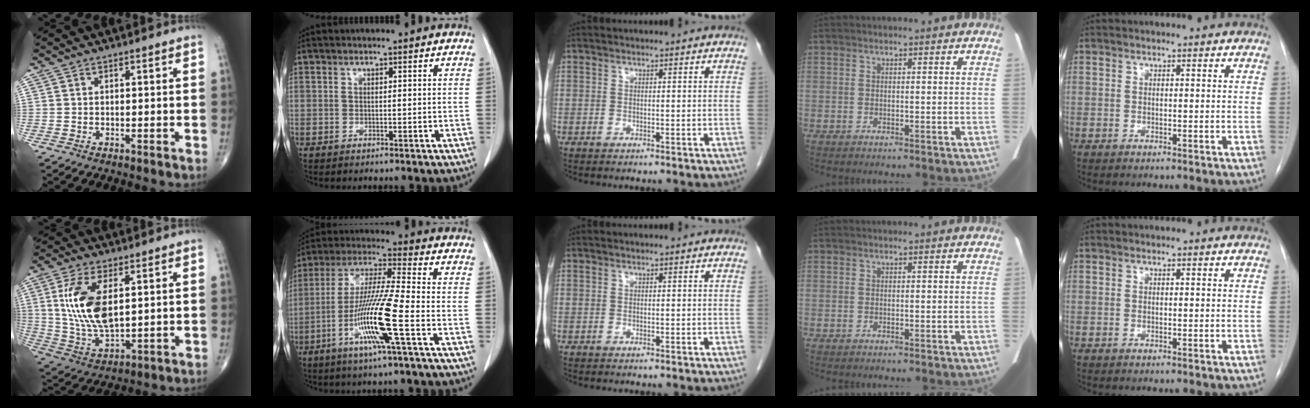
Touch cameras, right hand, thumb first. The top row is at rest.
{"thumb": {"total": 13.8, "force": [3.3, 6.6, 11.7], "torque": [-0.234, -0.019, 0.074]}, "index": {"total": 13.3, "force": [-4.7, -0.8, 12.5], "torque": [-0.248, -0.013, -0.096]}}